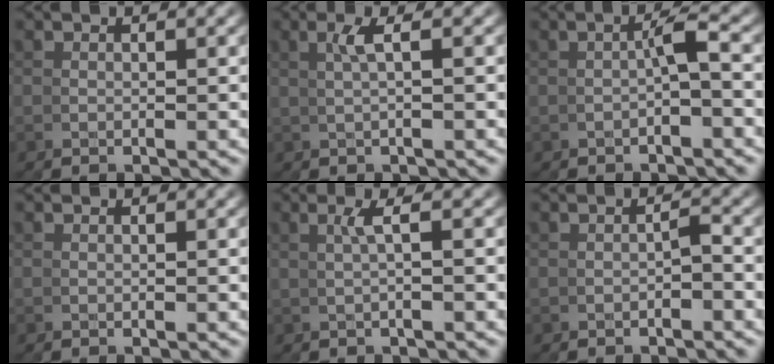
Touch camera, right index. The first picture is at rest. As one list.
[{"total": 1.4, "force": [0.9, -1.0, 0.5], "torque": [-0.007, 0.019, 0.013]}, {"total": 1.1, "force": [-0.8, -0.3, 0.7], "torque": [-0.013, 0.002, -0.010]}, {"total": 0.0}, {"total": 1.4, "force": [0.7, -1.2, 0.3], "torque": [-0.005, 0.018, 0.009]}, {"total": 1.1, "force": [-1.1, 0.2, -0.2], "torque": [0.003, -0.004, -0.015]}]